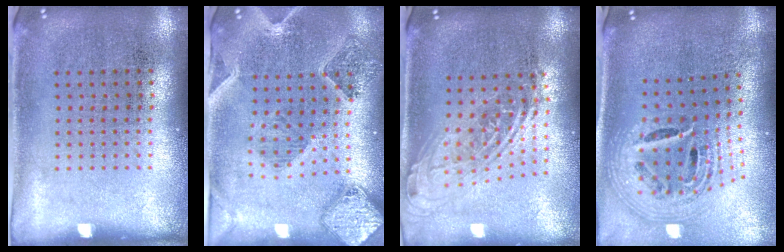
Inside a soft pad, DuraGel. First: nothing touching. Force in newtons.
{"total": 1.5, "press": 1.4, "slide": 0.4}
{"total": 2.0, "press": 1.5, "slide": 1.2}
{"total": 2.7, "press": 1.9, "slide": 1.9}